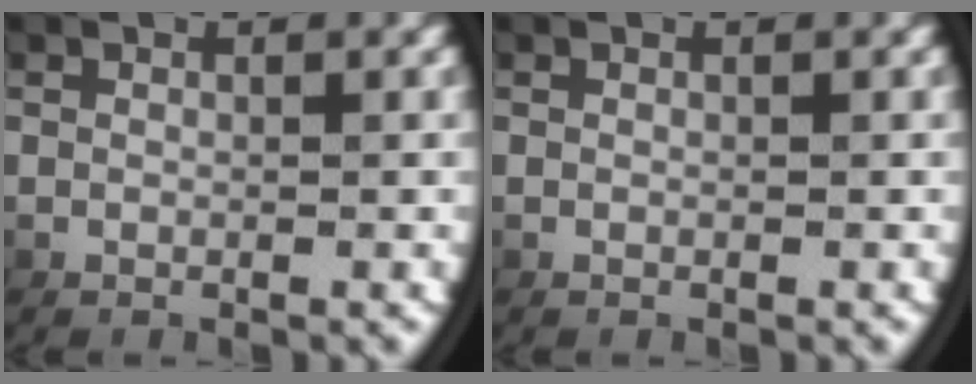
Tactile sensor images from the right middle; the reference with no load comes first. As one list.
[{"total": 0.0}]